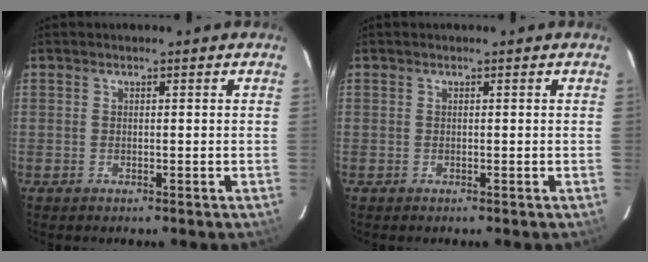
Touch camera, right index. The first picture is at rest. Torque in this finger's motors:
{"motor_torque": [0.00, 0.00, 0.01, 0.01]}